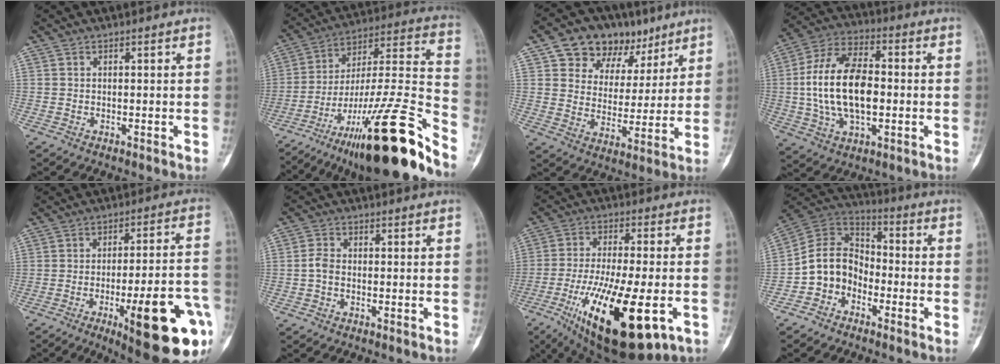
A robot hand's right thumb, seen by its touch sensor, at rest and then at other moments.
{"total": 28.9, "force": [-19.4, 4.1, 21.0], "torque": [-0.277, 0.091, -0.312]}
{"total": 15.3, "force": [9.0, 10.4, 6.7], "torque": [-0.060, -0.018, 0.146]}
{"total": 17.6, "force": [-0.3, 9.8, 14.7], "torque": [-0.277, 0.019, -0.008]}
{"total": 21.3, "force": [-8.3, 4.9, 19.0], "torque": [-0.214, 0.026, -0.103]}
{"total": 2.6, "force": [-0.6, 1.8, 1.8], "torque": [-0.035, 0.007, -0.019]}
{"total": 22.8, "force": [-8.1, 7.8, 19.8], "torque": [-0.360, -0.014, -0.117]}
{"total": 10.5, "force": [-4.0, 8.4, 4.9], "torque": [-0.066, 0.063, -0.090]}